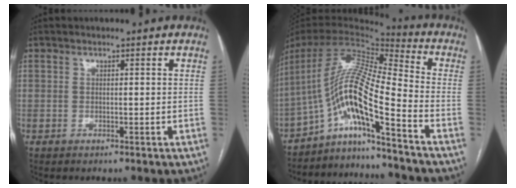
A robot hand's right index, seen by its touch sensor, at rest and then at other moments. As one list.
[{"total": 16.2, "force": [-9.5, 0.5, 13.2], "torque": [-0.260, 0.021, -0.170]}]